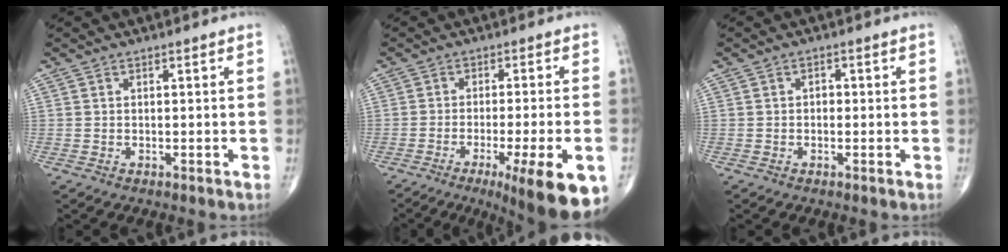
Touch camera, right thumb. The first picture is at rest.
{"total": 15.9, "force": [-8.0, 2.6, 13.5], "torque": [-0.141, 0.002, -0.114]}
{"total": 1.3, "force": [-0.2, 1.0, 0.8], "torque": [-0.001, 0.006, -0.007]}